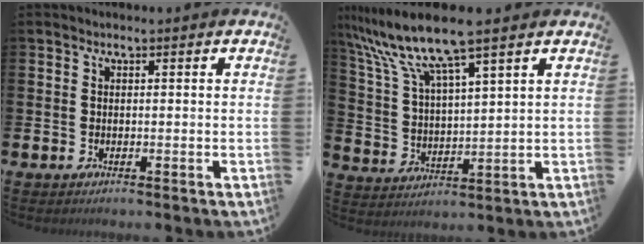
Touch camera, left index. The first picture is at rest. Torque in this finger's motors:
{"motor_torque": [0.60, -0.61, 1.05, 0.21]}